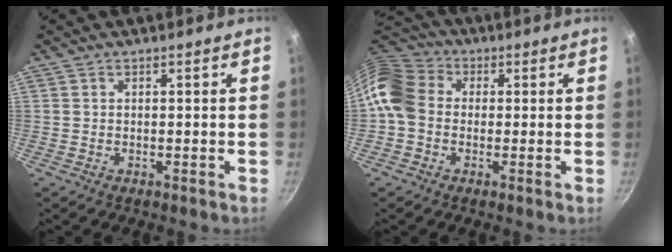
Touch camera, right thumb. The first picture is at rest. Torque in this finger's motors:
{"motor_torque": [0.14, 0.14, 0.23, -0.22, 0.19]}